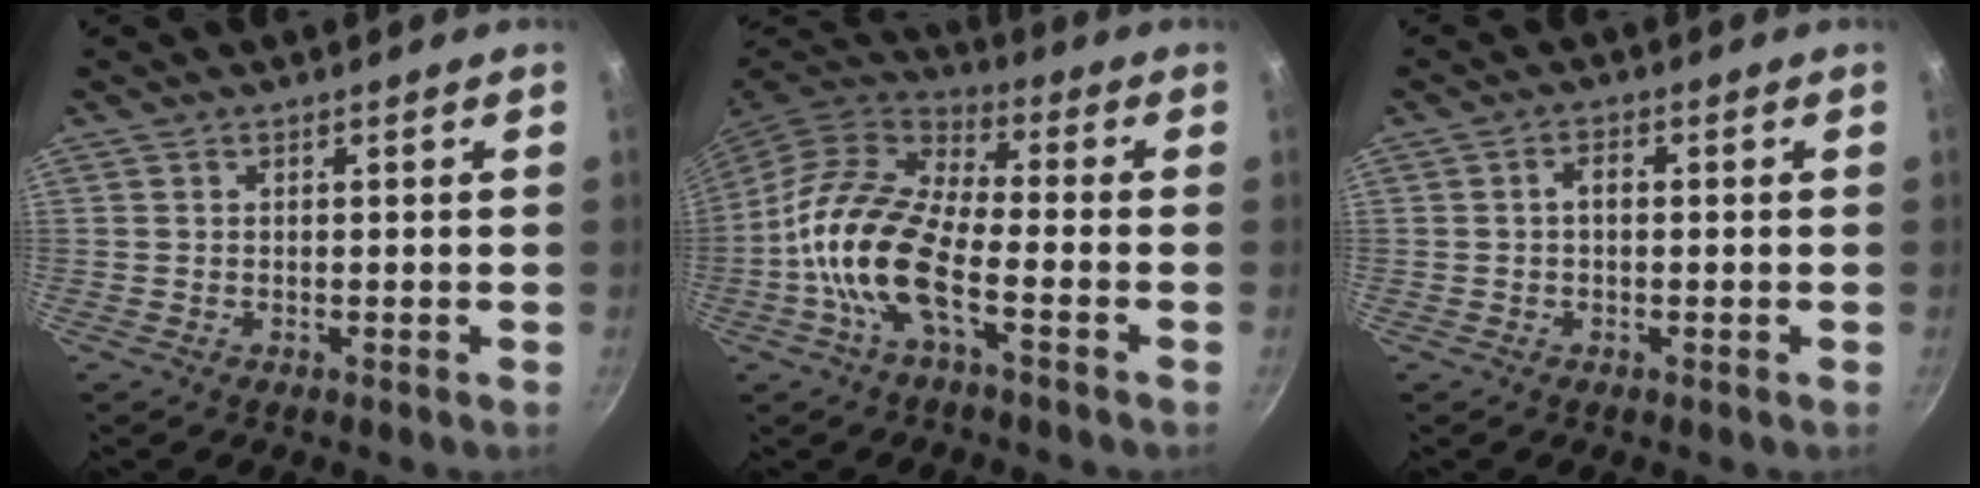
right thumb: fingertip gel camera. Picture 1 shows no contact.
{"total": 15.0, "force": [-4.5, 6.2, 12.9], "torque": [-0.247, 0.035, -0.103]}
{"total": 2.2, "force": [0.0, 1.3, 1.7], "torque": [-0.031, 0.012, -0.002]}